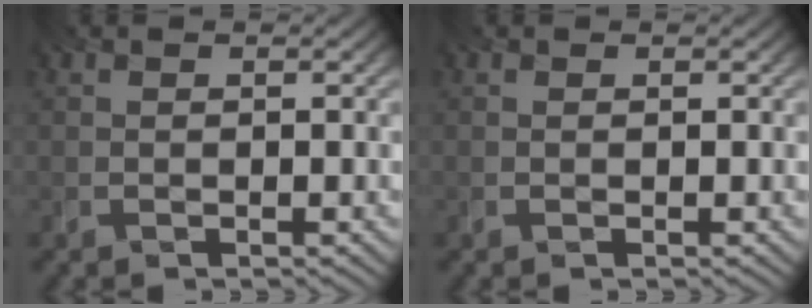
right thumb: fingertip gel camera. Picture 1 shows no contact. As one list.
[{"total": 0.0}]